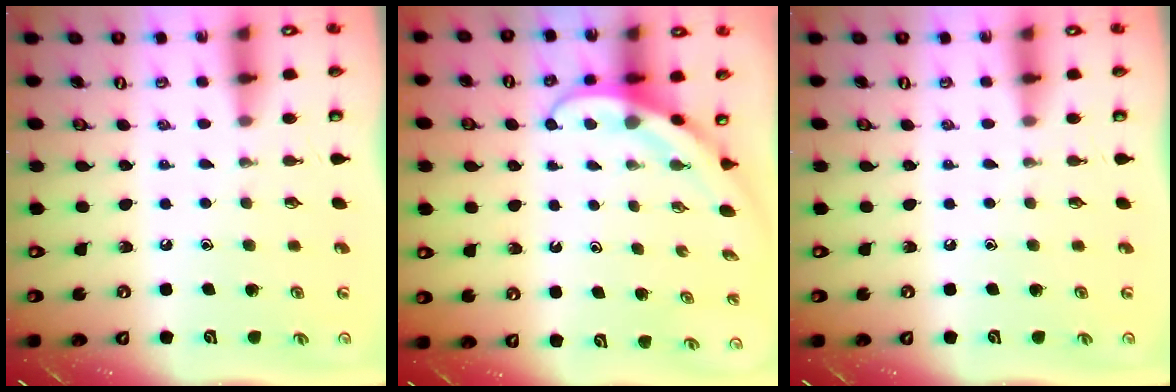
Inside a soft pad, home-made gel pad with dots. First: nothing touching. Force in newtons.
{"total": 3.8, "press": 3.8, "slide": 0.3}
{"total": 0.0}